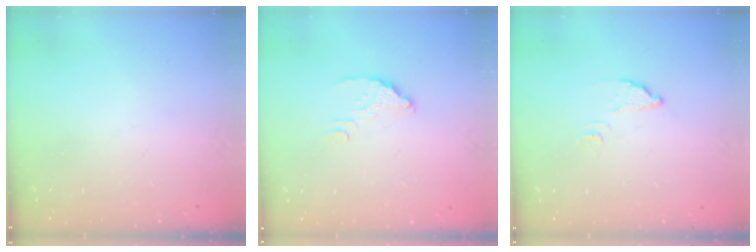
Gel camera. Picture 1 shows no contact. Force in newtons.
{"total": 3.3, "press": 3.3, "slide": 0.0}
{"total": 2.1, "press": 2.1, "slide": 0.1}